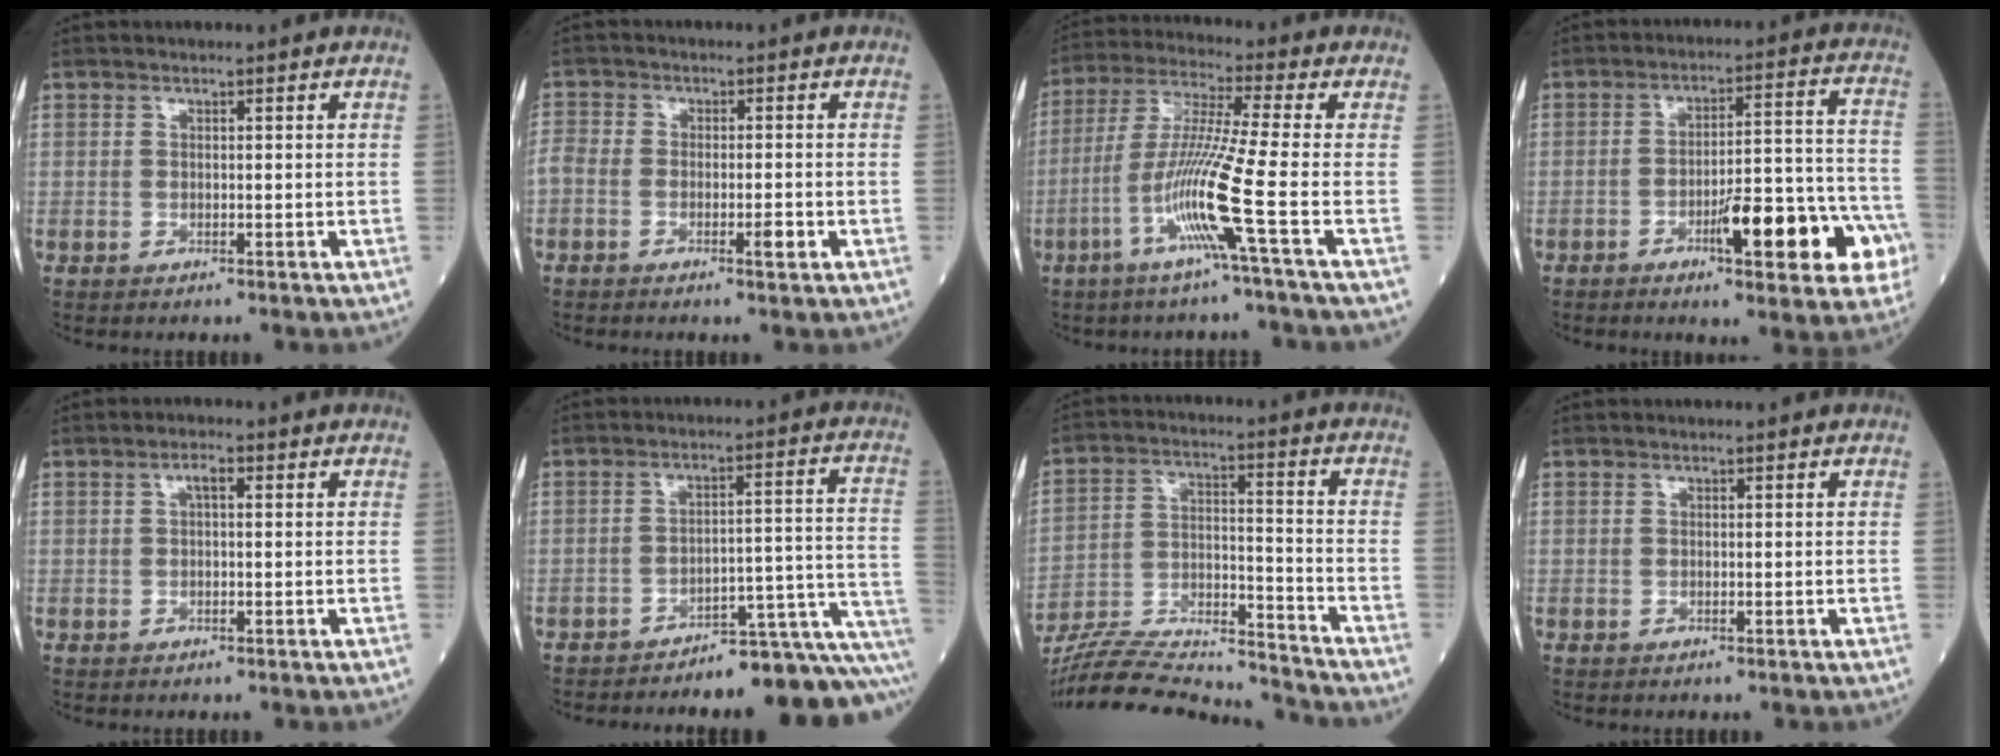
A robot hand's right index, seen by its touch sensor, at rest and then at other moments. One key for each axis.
{"total": 4.6, "fx": -1.8, "fy": 2.1, "fz": 3.7, "tx": -0.081, "ty": 0.008, "tz": -0.033}
{"total": 10.9, "fx": -4.2, "fy": -2.4, "fz": 9.7, "tx": -0.198, "ty": -0.013, "tz": -0.085}
{"total": 14.5, "fx": -5.9, "fy": 2.8, "fz": 12.9, "tx": -0.156, "ty": 0.025, "tz": -0.073}
{"total": 1.6, "fx": 0.5, "fy": 0.6, "fz": 1.4, "tx": -0.022, "ty": 0.009, "tz": 0.010}
{"total": 16.0, "fx": -14.8, "fy": 0.2, "fz": 6.0, "tx": -0.012, "ty": 0.037, "tz": -0.187}
{"total": 20.2, "fx": -19.4, "fy": 1.1, "fz": 5.4, "tx": -0.121, "ty": 0.004, "tz": -0.313}
{"total": 0.0}